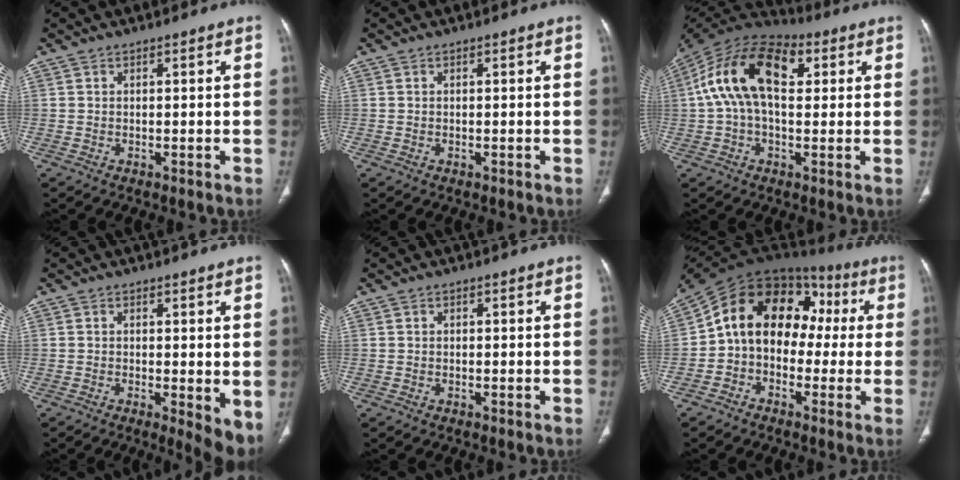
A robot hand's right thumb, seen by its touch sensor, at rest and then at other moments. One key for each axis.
{"total": 0.0}
{"total": 17.1, "fx": 3.7, "fy": 9.5, "fz": 13.7, "tx": -0.248, "ty": 0.039, "tz": 0.056}
{"total": 6.0, "fx": -0.5, "fy": 1.8, "fz": 5.6, "tx": -0.078, "ty": -0.018, "tz": -0.007}
{"total": 0.0}
{"total": 16.3, "fx": 0.4, "fy": 12.0, "fz": 10.9, "tx": -0.131, "ty": 0.060, "tz": -0.009}